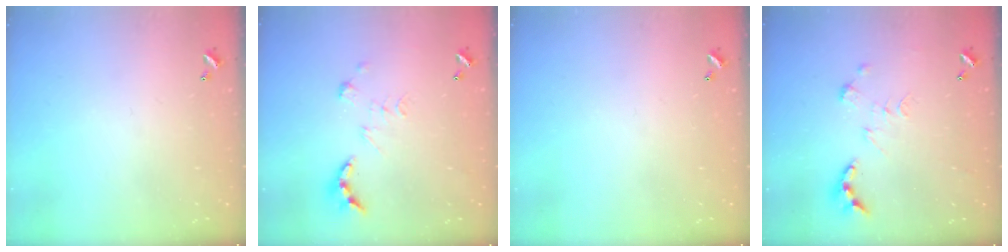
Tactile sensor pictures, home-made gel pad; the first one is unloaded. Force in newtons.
{"total": 2.9, "press": 2.7, "slide": 1.3}
{"total": 0.0}
{"total": 0.0}